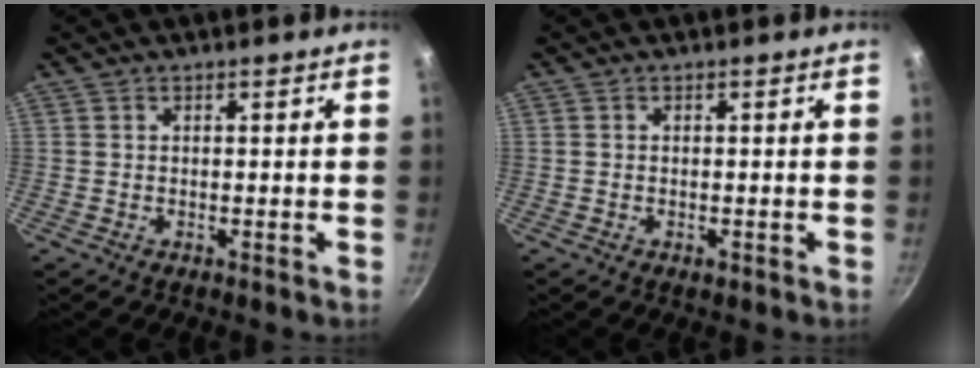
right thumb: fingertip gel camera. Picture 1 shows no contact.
{"total": 0.8, "force": [-0.4, 0.4, 0.5], "torque": [-0.006, 0.000, -0.007]}